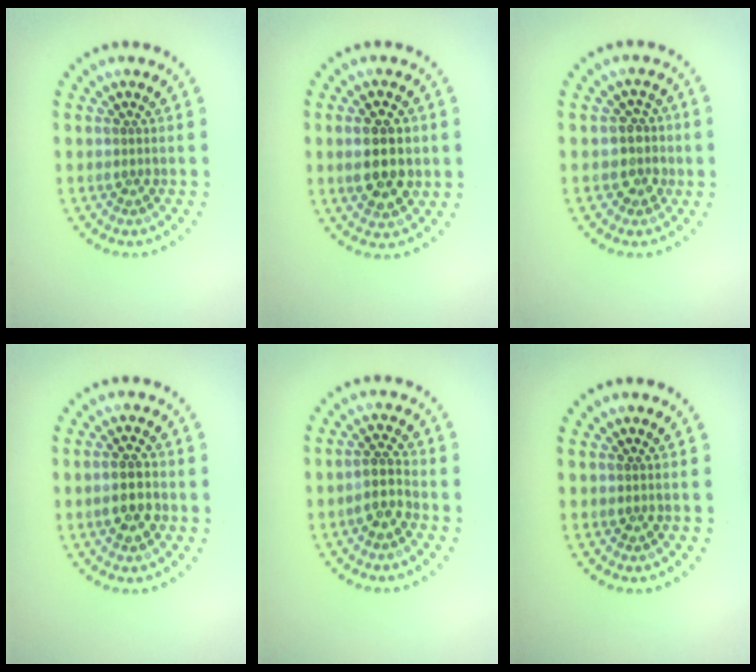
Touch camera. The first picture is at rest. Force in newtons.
{"total": 5.3, "press": 5.3, "slide": 0.3}
{"total": 2.4, "press": 2.1, "slide": 1.2}
{"total": 2.9, "press": 2.8, "slide": 0.6}
{"total": 2.4, "press": 2.1, "slide": 1.2}
{"total": 0.0}